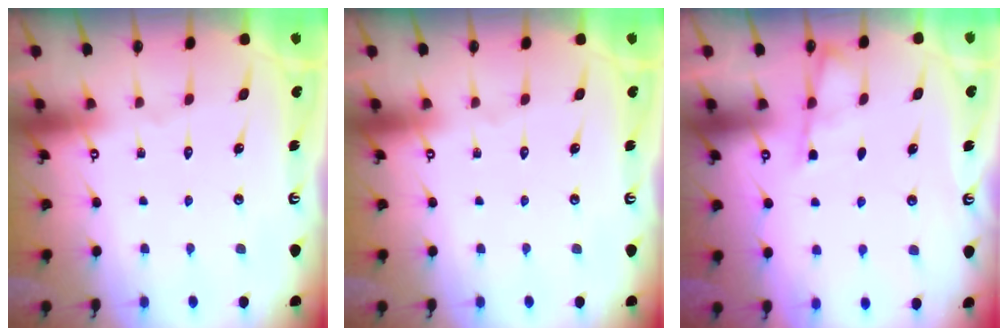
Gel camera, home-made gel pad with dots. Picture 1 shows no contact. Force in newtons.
{"total": 0.0}
{"total": 2.2, "press": 2.2, "slide": 0.3}